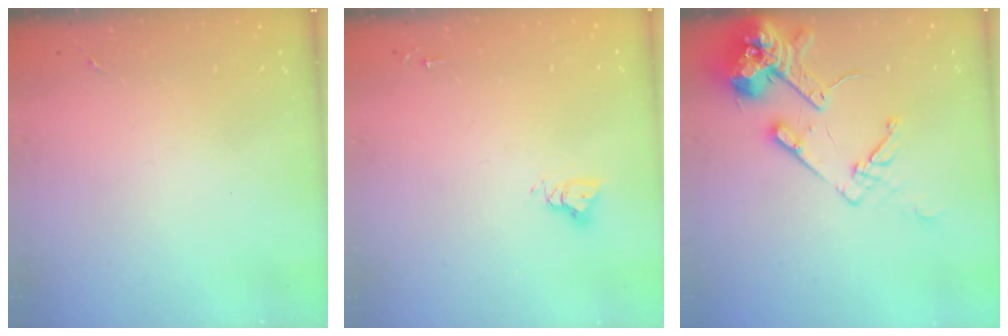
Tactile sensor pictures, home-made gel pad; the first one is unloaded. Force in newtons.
{"total": 4.9, "press": 4.9, "slide": 0.3}
{"total": 15.8, "press": 15.6, "slide": 2.0}